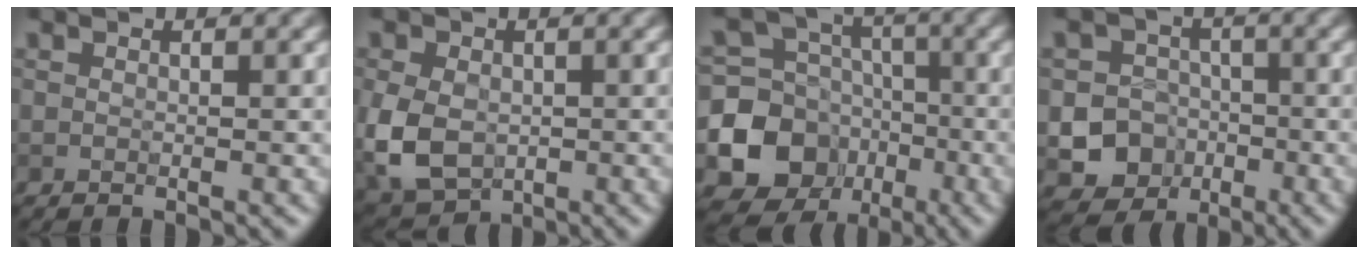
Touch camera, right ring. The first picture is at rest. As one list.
[{"total": 7.4, "force": [-1.3, 5.5, 4.7], "torque": [-0.122, -0.021, -0.022]}, {"total": 9.5, "force": [-3.0, 8.3, 3.6], "torque": [-0.085, -0.009, -0.063]}, {"total": 9.4, "force": [-3.3, 8.6, 2.1], "torque": [-0.010, -0.023, -0.076]}]